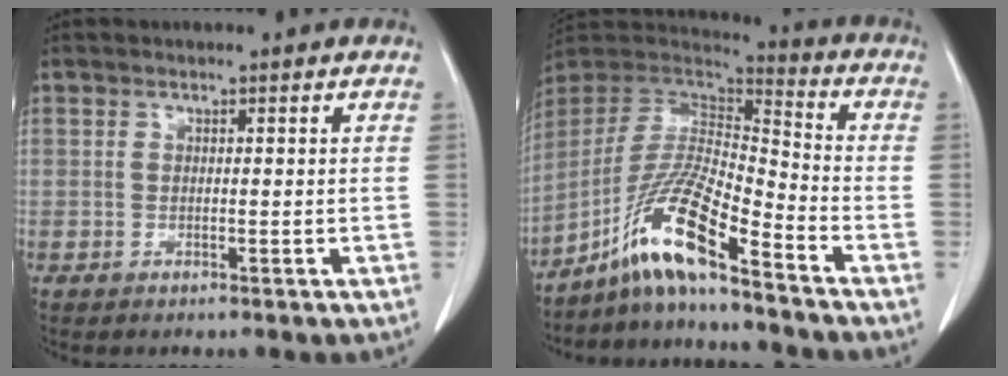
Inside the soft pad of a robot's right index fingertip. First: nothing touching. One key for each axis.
{"total": 13.3, "fx": -9.4, "fy": 0.3, "fz": 9.5, "tx": -0.188, "ty": 0.000, "tz": -0.177}